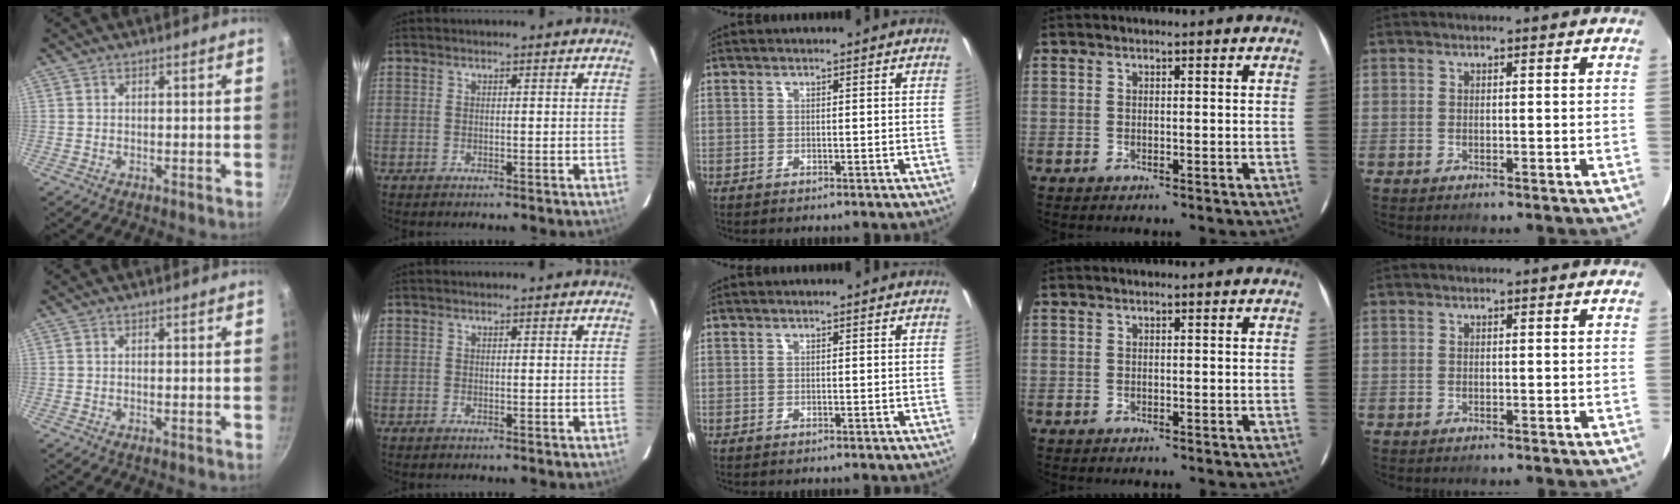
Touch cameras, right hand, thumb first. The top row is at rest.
{}